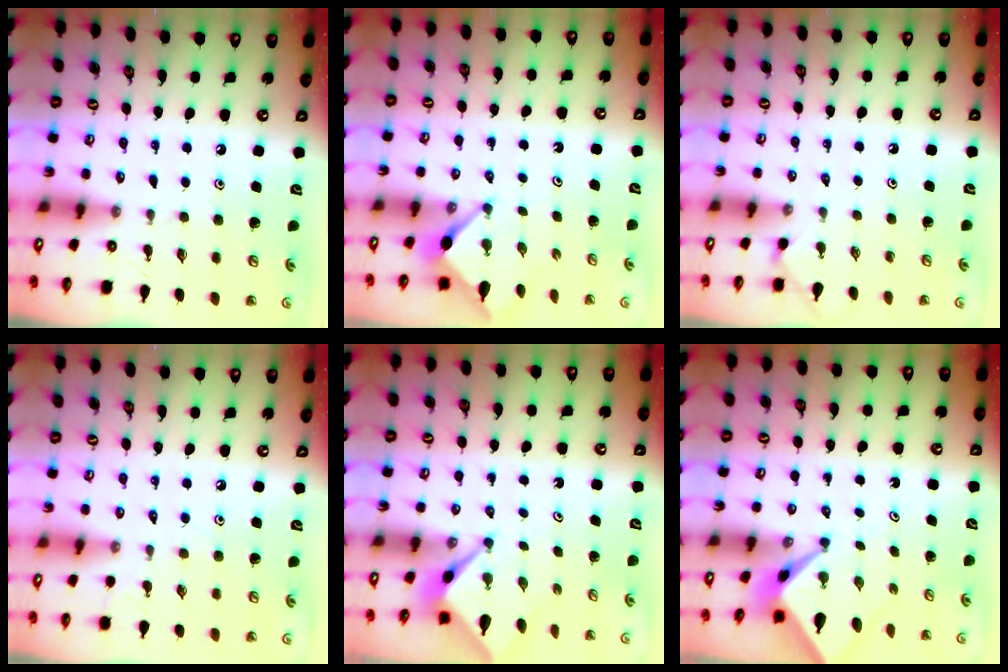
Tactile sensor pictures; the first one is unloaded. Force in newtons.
{"total": 3.5, "press": 3.5, "slide": 0.4}
{"total": 2.4, "press": 2.4, "slide": 0.3}
{"total": 2.4, "press": 2.4, "slide": 0.4}
{"total": 2.6, "press": 2.6, "slide": 0.1}
{"total": 2.4, "press": 2.4, "slide": 0.2}